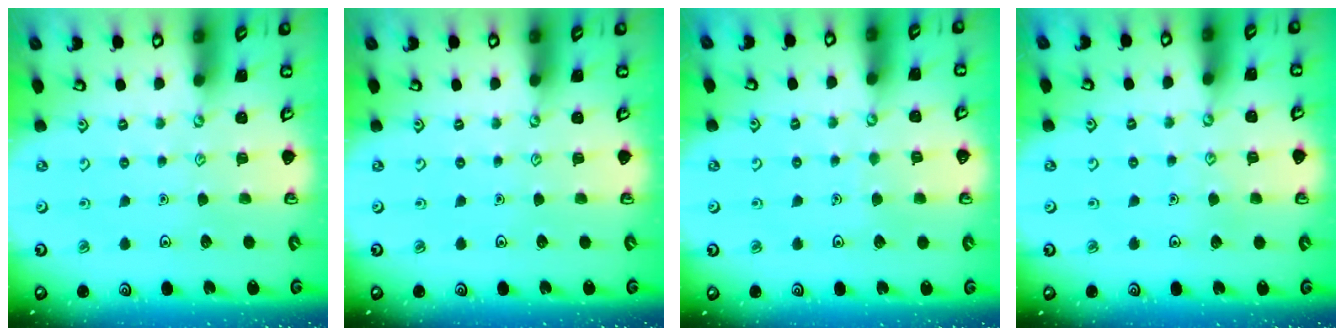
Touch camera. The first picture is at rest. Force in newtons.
{"total": 0.0}
{"total": 2.7, "press": 2.7, "slide": 0.2}
{"total": 4.0, "press": 4.0, "slide": 0.2}